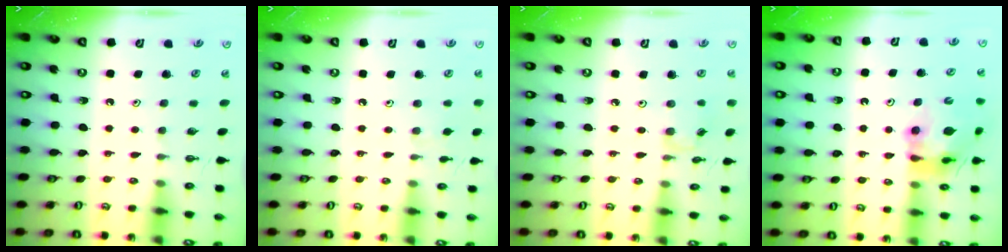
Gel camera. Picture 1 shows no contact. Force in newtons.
{"total": 3.3, "press": 3.2, "slide": 0.7}
{"total": 2.9, "press": 2.9, "slide": 0.1}
{"total": 13.2, "press": 13.1, "slide": 1.4}